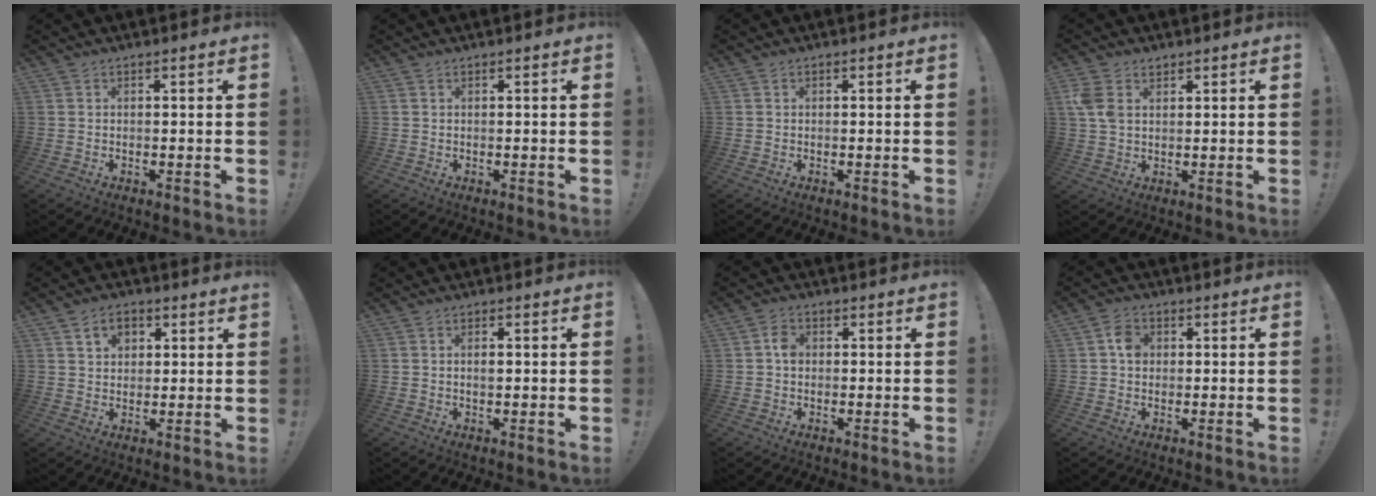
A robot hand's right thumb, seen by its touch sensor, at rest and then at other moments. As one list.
[{"total": 0.0}, {"total": 0.0}, {"total": 5.9, "force": [2.4, 4.1, 3.5], "torque": [-0.057, -0.003, 0.050]}, {"total": 5.7, "force": [2.8, 3.9, 3.0], "torque": [-0.047, -0.005, 0.050]}, {"total": 1.4, "force": [0.0, 0.6, 1.3], "torque": [-0.011, -0.002, -0.004]}, {"total": 3.8, "force": [0.0, 2.8, 2.5], "torque": [-0.034, 0.006, -0.002]}, {"total": 4.9, "force": [0.5, 4.0, 2.9], "torque": [-0.036, 0.006, 0.007]}]